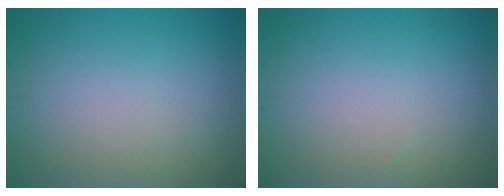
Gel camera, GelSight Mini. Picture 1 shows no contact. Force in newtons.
{"total": 0.0}